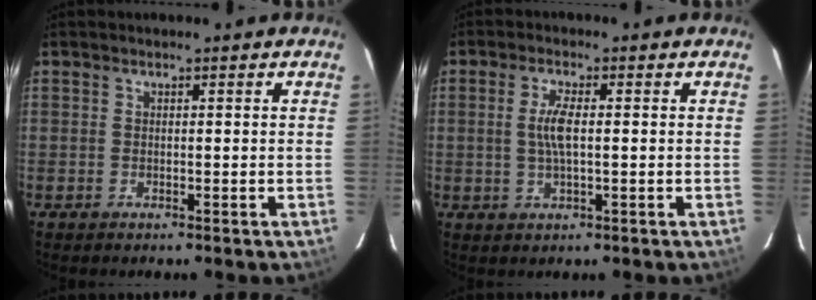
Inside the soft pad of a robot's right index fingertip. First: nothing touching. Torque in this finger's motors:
{"motor_torque": [0.22, 0.10, 0.16, 0.08]}